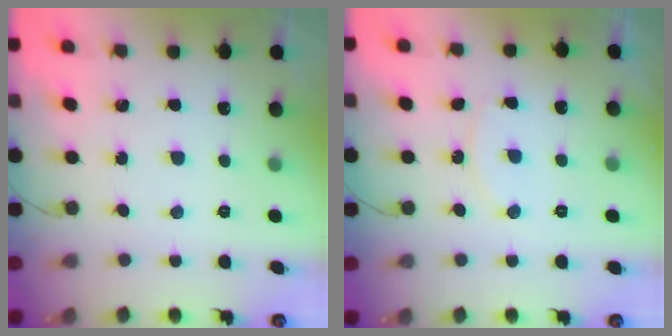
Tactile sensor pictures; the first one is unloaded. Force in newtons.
{"total": 6.9, "press": 6.9, "slide": 0.7}